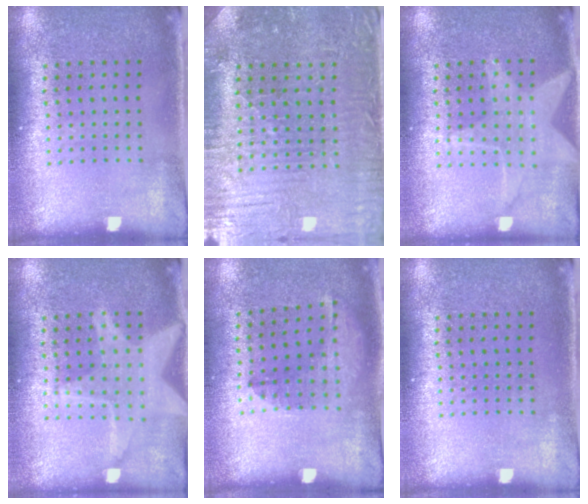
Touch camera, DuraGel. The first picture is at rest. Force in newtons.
{"total": 2.0, "press": 1.9, "slide": 0.4}
{"total": 1.4, "press": 1.4, "slide": 0.1}
{"total": 2.6, "press": 2.6, "slide": 0.4}
{"total": 1.4, "press": 0.9, "slide": 1.1}
{"total": 0.0}